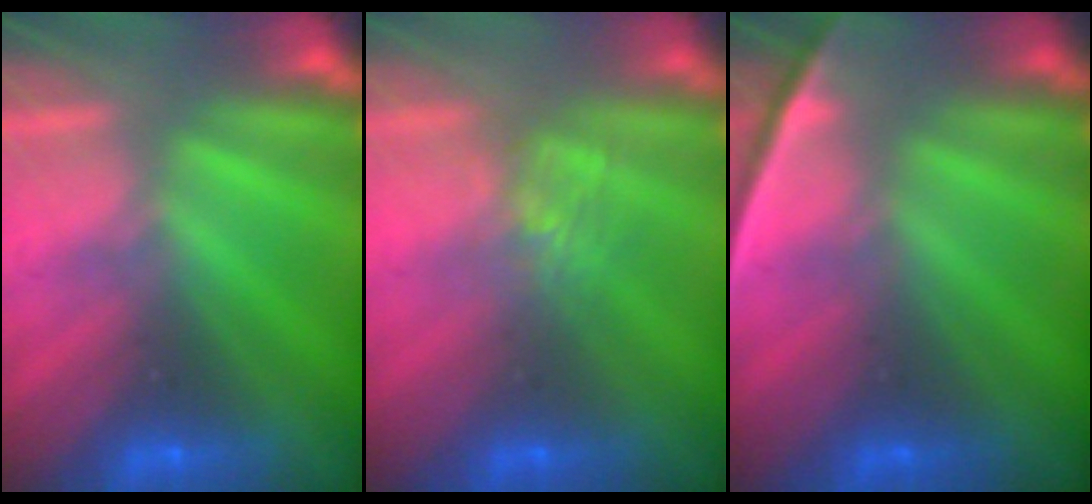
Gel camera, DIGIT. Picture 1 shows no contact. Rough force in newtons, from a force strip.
{"total": 2.1}
{"total": 2.3}